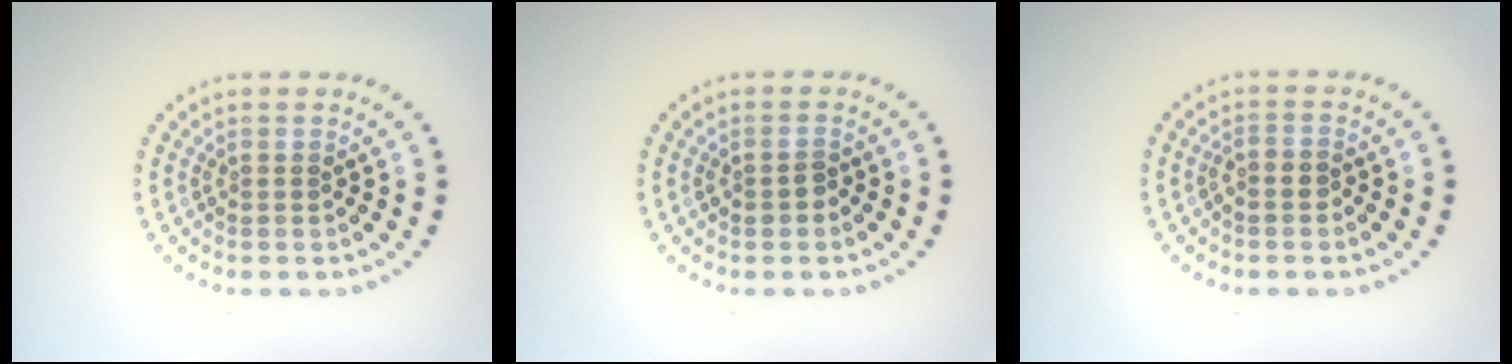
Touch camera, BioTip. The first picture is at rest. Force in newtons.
{"total": 1.1, "press": 1.1, "slide": 0.3}
{"total": 1.1, "press": 0.9, "slide": 0.6}